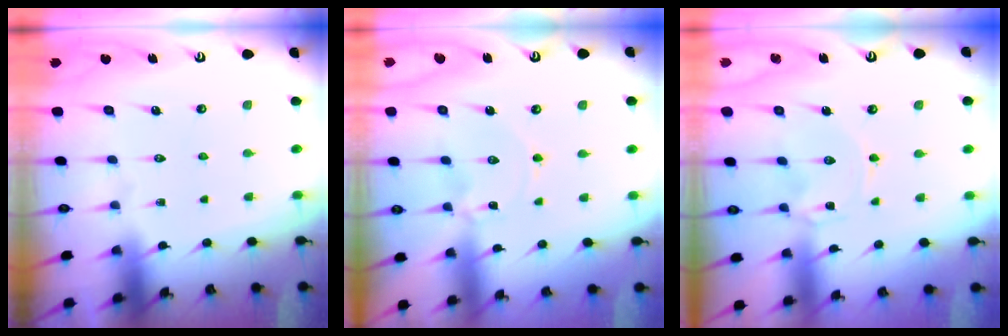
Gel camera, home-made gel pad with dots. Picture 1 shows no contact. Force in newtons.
{"total": 0.0}
{"total": 0.0}